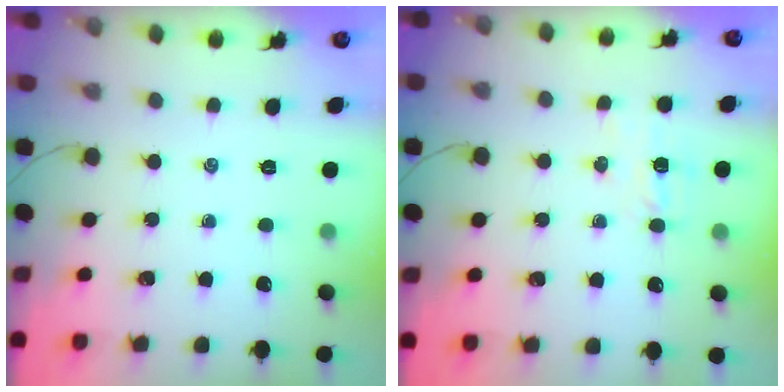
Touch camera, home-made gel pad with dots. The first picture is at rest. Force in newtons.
{"total": 4.4, "press": 4.3, "slide": 1.1}